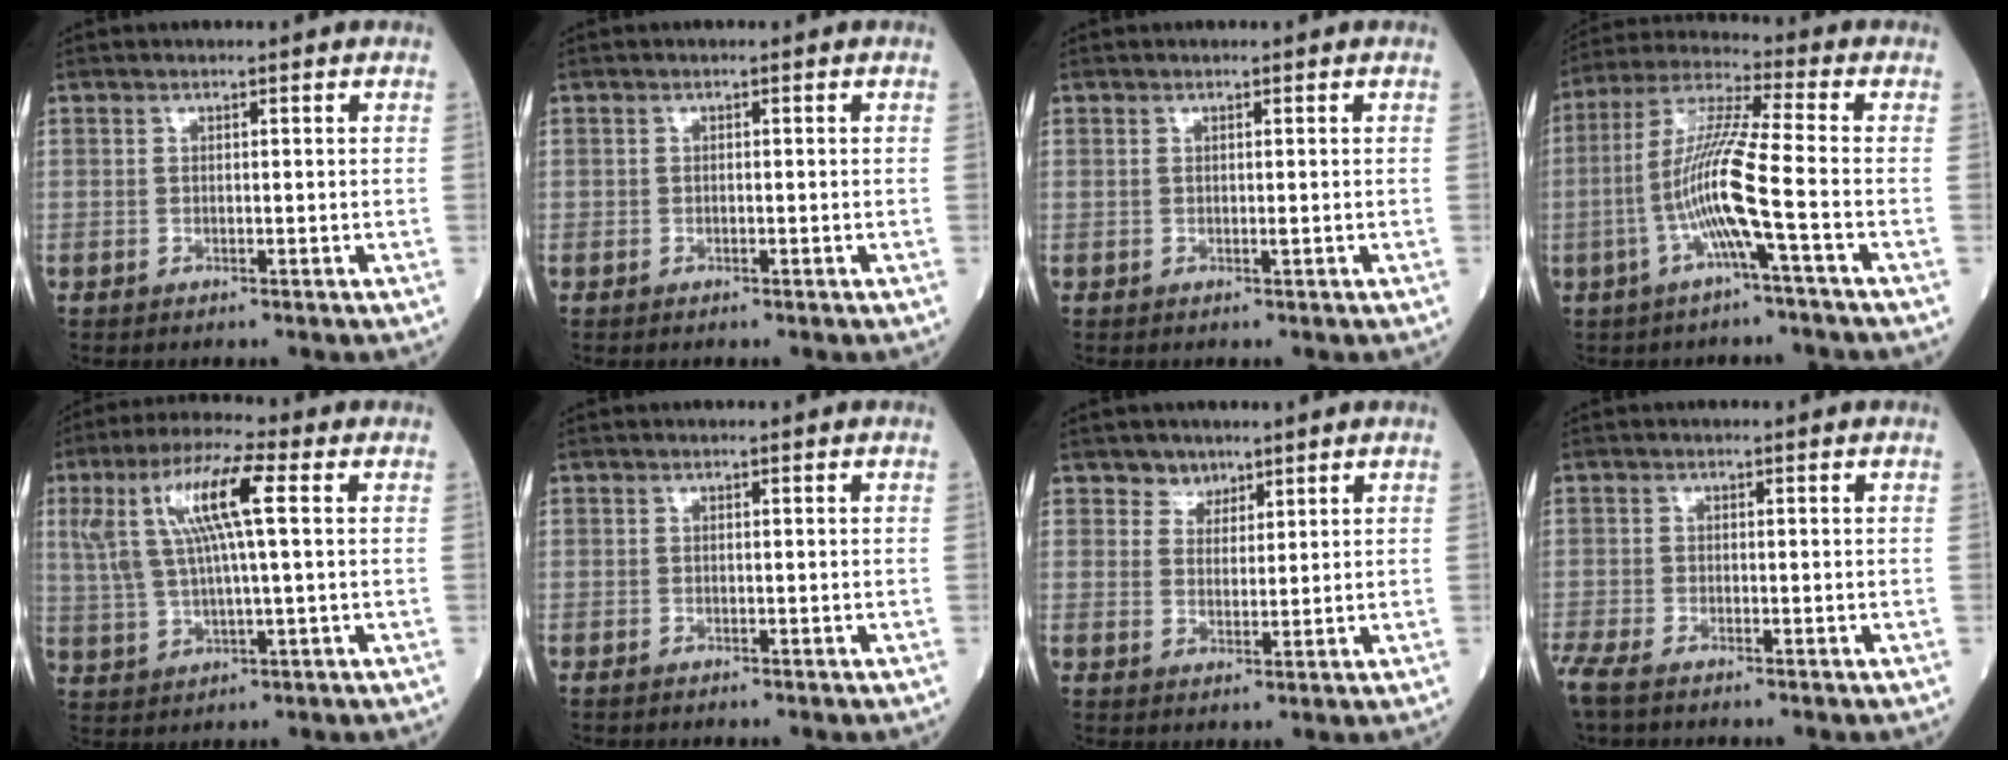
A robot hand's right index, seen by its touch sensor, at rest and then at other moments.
{"total": 0.0}
{"total": 0.5, "force": [0.0, 0.0, 0.5], "torque": [-0.014, -0.001, 0.001]}
{"total": 10.7, "force": [-3.1, -0.9, 10.2], "torque": [-0.210, 0.007, -0.068]}
{"total": 11.6, "force": [3.3, 1.7, 11.0], "torque": [-0.232, 0.025, 0.060]}
{"total": 0.5, "force": [-0.5, 0.0, -0.1], "torque": [0.001, -0.001, -0.012]}
{"total": 2.8, "force": [2.1, 1.8, 0.0], "torque": [0.009, -0.002, 0.032]}
{"total": 5.4, "force": [-4.5, 1.2, 2.7], "torque": [-0.060, -0.016, -0.082]}